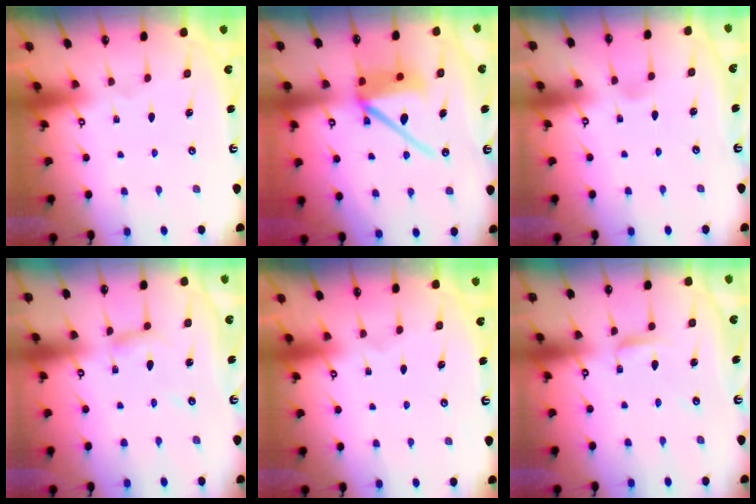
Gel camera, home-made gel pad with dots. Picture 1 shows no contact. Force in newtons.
{"total": 12.4, "press": 12.3, "slide": 1.6}
{"total": 3.0, "press": 3.0, "slide": 0.4}
{"total": 5.3, "press": 5.3, "slide": 0.5}
{"total": 0.0}
{"total": 2.9, "press": 2.8, "slide": 0.3}